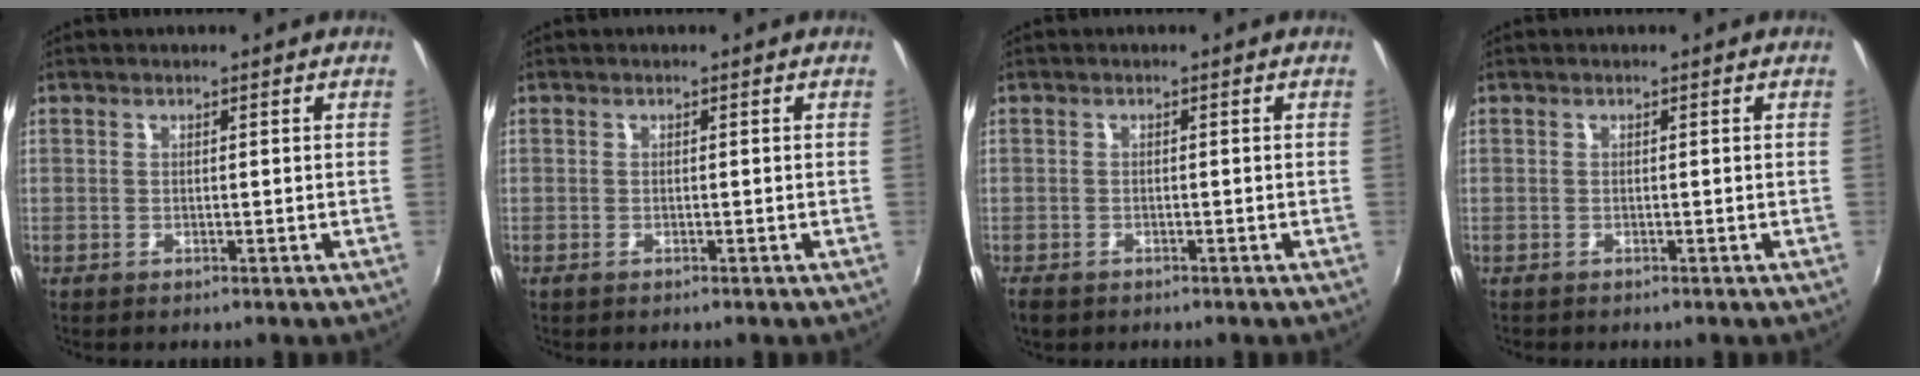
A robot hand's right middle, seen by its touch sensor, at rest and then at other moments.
{"total": 0.6, "force": [-0.5, 0.2, 0.3], "torque": [-0.006, -0.002, -0.010]}
{"total": 2.4, "force": [-1.7, 1.3, 1.0], "torque": [-0.025, -0.008, -0.031]}
{"total": 0.0}